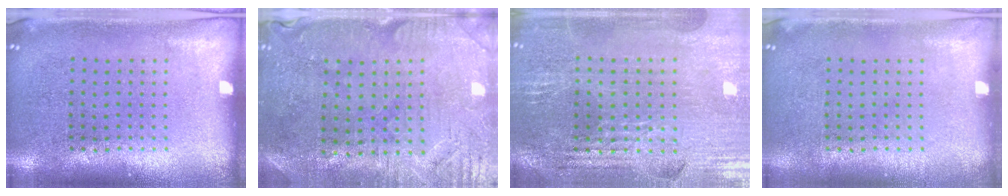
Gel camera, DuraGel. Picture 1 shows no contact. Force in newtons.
{"total": 0.8, "press": 0.6, "slide": 0.5}
{"total": 2.9, "press": 2.9, "slide": 0.5}
{"total": 0.0}